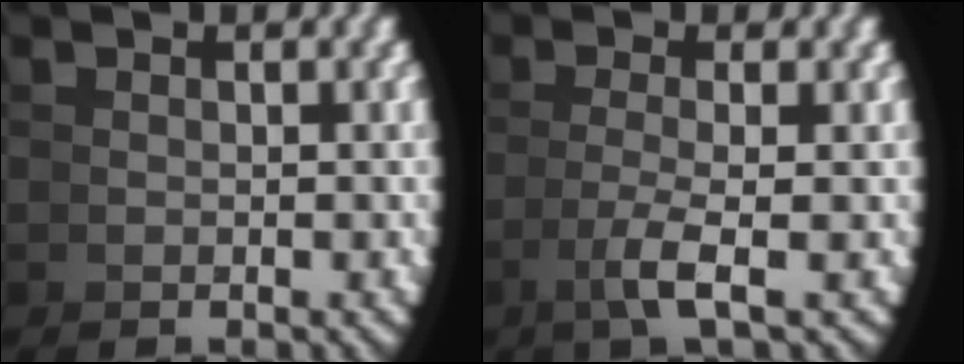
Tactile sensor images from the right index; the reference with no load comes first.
{"total": 2.8, "force": [-0.5, -0.6, 2.7], "torque": [-0.053, -0.006, -0.002]}